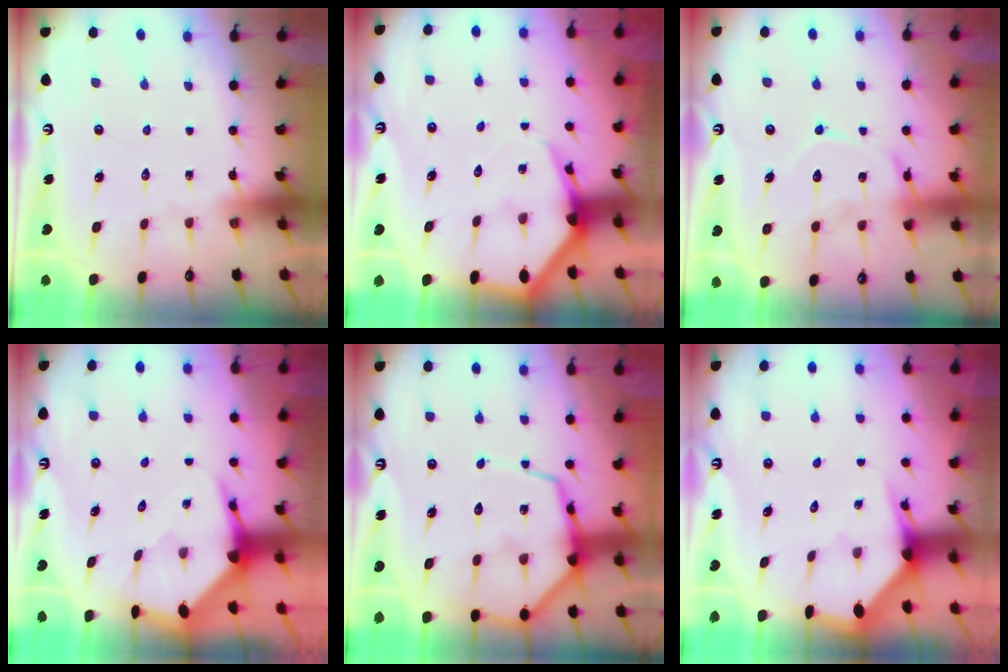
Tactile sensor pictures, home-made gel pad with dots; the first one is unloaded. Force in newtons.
{"total": 5.0, "press": 5.0, "slide": 0.6}
{"total": 15.2, "press": 15.1, "slide": 1.4}
{"total": 4.3, "press": 4.3, "slide": 0.5}
{"total": 12.2, "press": 12.2, "slide": 1.1}
{"total": 3.2, "press": 3.2, "slide": 0.3}